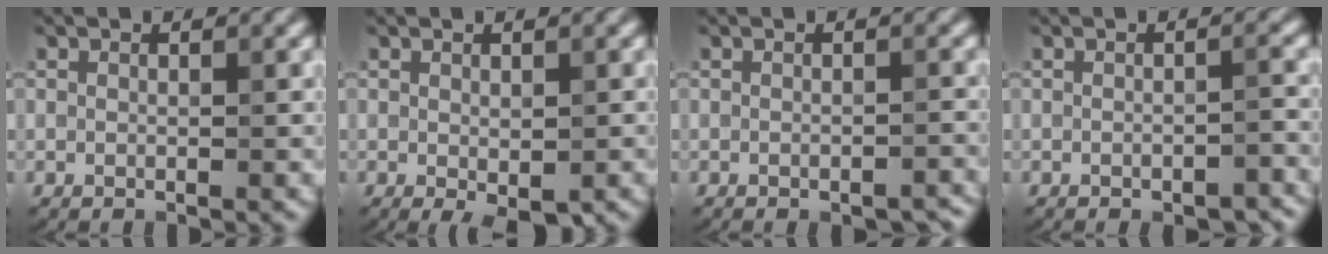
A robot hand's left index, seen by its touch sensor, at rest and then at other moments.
{"total": 1.5, "force": [-0.5, 0.6, 1.2], "torque": [-0.021, -0.008, 0.000]}
{"total": 1.7, "force": [-1.4, 0.4, 0.9], "torque": [-0.012, -0.001, -0.019]}
{"total": 2.6, "force": [-1.8, 0.7, 1.7], "torque": [-0.026, 0.001, -0.026]}